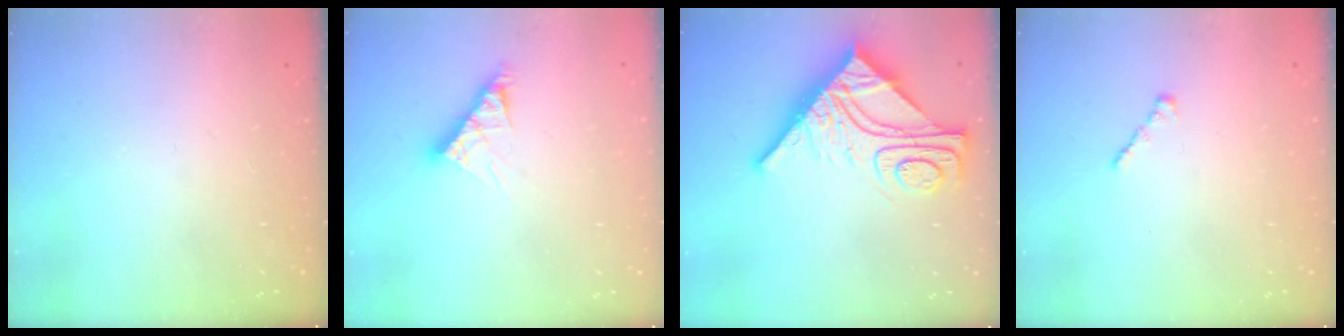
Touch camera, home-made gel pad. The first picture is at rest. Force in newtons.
{"total": 6.9, "press": 6.9, "slide": 0.6}
{"total": 17.5, "press": 17.4, "slide": 1.6}
{"total": 1.4, "press": 1.3, "slide": 0.5}